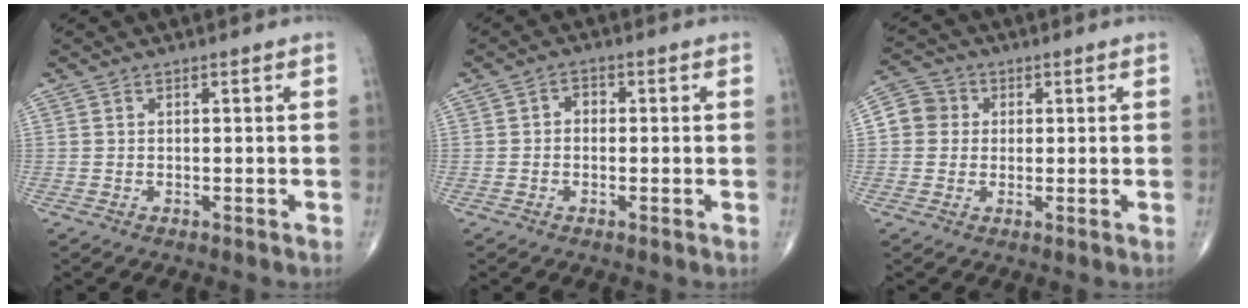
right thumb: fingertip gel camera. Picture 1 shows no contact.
{"total": 2.1, "force": [-0.1, 1.6, 1.4], "torque": [-0.010, 0.011, -0.008]}
{"total": 5.9, "force": [0.6, 5.6, 1.6], "torque": [-0.010, 0.010, 0.001]}